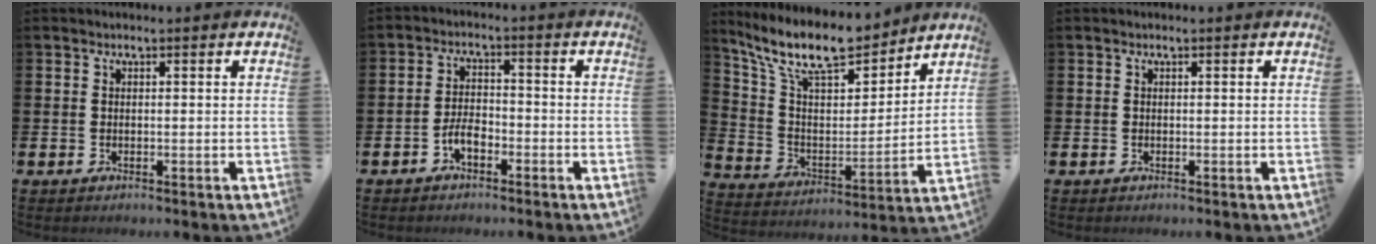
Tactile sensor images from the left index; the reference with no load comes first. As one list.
[{"total": 3.1, "force": [-1.8, 1.4, 2.1], "torque": [-0.045, 0.010, -0.033]}, {"total": 12.5, "force": [10.8, 3.6, 5.2], "torque": [-0.132, -0.065, 0.191]}, {"total": 0.0}]